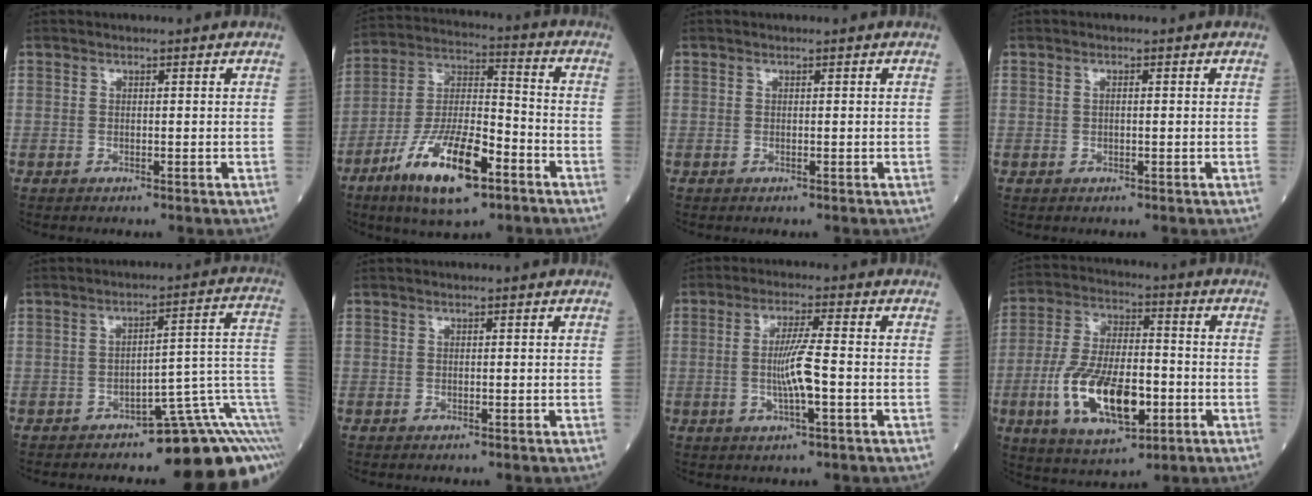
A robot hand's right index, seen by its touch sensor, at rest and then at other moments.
{"total": 16.9, "force": [-9.2, 4.9, 13.3], "torque": [-0.267, -0.010, -0.163]}
{"total": 0.0}
{"total": 1.2, "force": [0.1, 0.6, 1.0], "torque": [-0.031, 0.006, 0.002]}
{"total": 14.7, "force": [-7.3, 3.4, 12.4], "torque": [-0.099, 0.067, -0.091]}
{"total": 0.0}
{"total": 6.9, "force": [-1.2, 0.8, 6.8], "torque": [-0.133, 0.000, -0.021]}
{"total": 16.6, "force": [-5.1, 6.7, 14.3], "torque": [-0.293, -0.003, -0.082]}